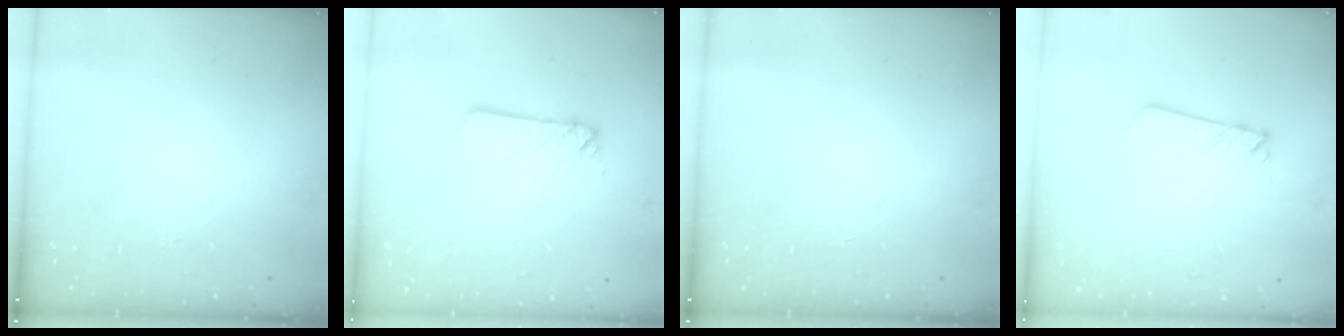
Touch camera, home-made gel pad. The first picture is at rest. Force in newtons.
{"total": 4.1, "press": 4.1, "slide": 0.4}
{"total": 0.0}
{"total": 2.0, "press": 2.0, "slide": 0.2}